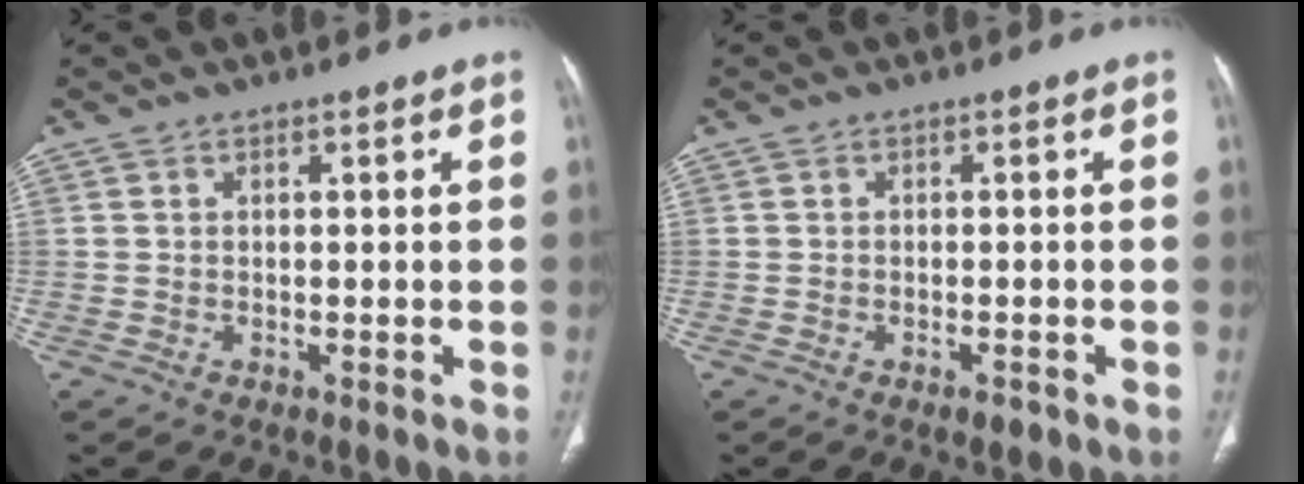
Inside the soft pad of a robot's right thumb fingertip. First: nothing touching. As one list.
[{"total": 1.7, "force": [-1.0, 0.7, 1.2], "torque": [-0.018, 0.001, -0.014]}]